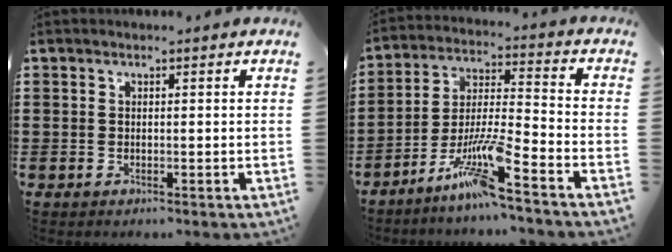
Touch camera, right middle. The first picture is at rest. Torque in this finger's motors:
{"motor_torque": [1.21, -0.93, 0.70, 0.21]}